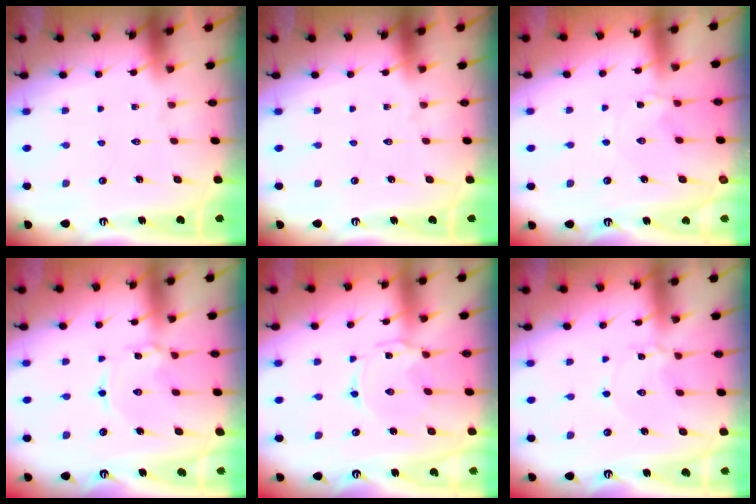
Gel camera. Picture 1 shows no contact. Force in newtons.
{"total": 0.0}
{"total": 1.3, "press": 1.3, "slide": 0.3}
{"total": 2.2, "press": 2.2, "slide": 0.3}
{"total": 1.8, "press": 1.7, "slide": 0.4}
{"total": 2.4, "press": 2.4, "slide": 0.3}